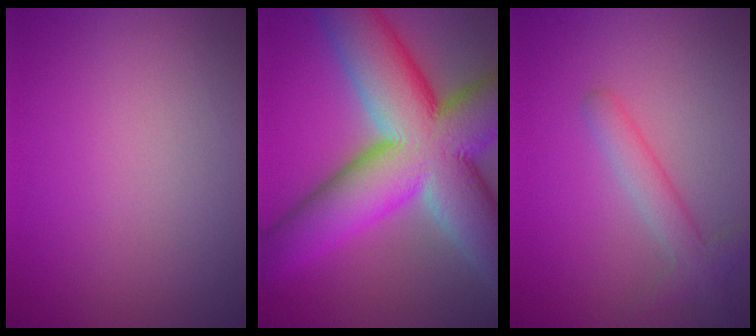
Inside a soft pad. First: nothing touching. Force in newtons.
{"total": 16.6, "press": 16.6, "slide": 0.9}
{"total": 2.5, "press": 2.5, "slide": 0.2}